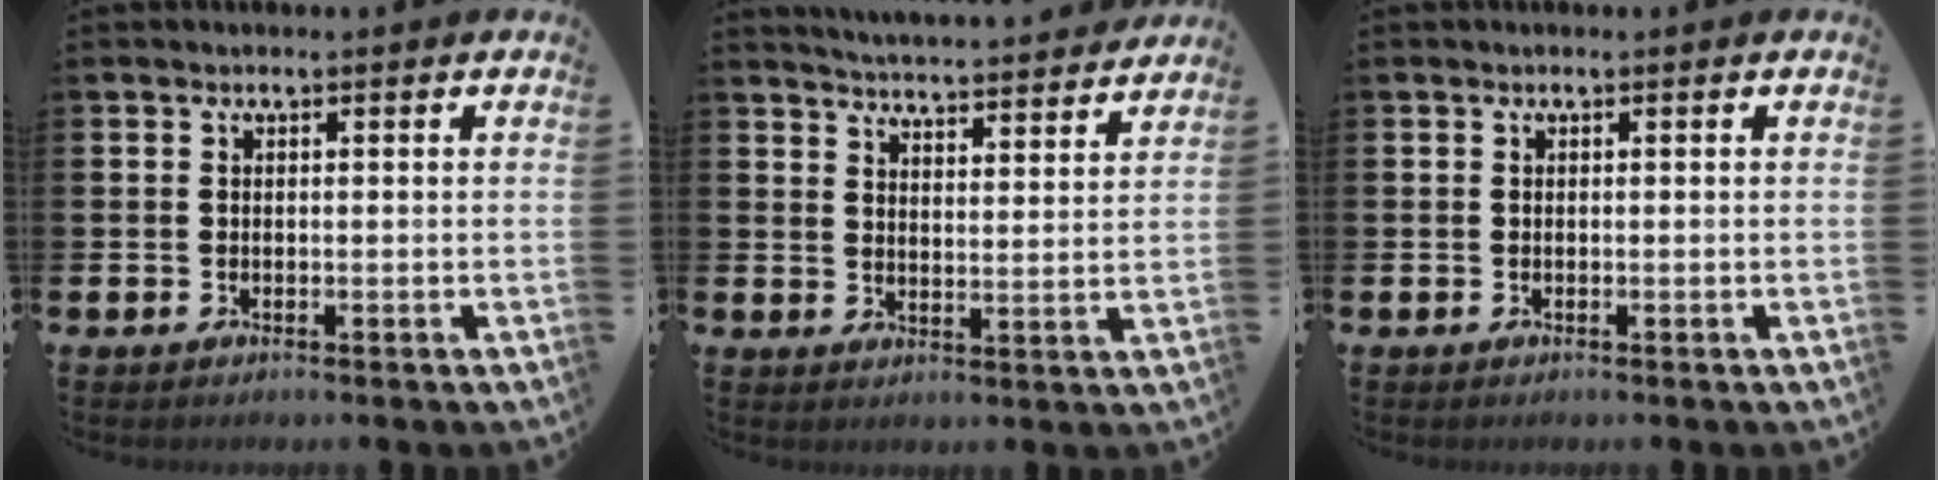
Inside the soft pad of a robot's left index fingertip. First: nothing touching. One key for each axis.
{"total": 5.3, "fx": 5.3, "fy": 0.0, "fz": 0.1, "tx": -0.012, "ty": -0.046, "tz": 0.091}
{"total": 0.0}